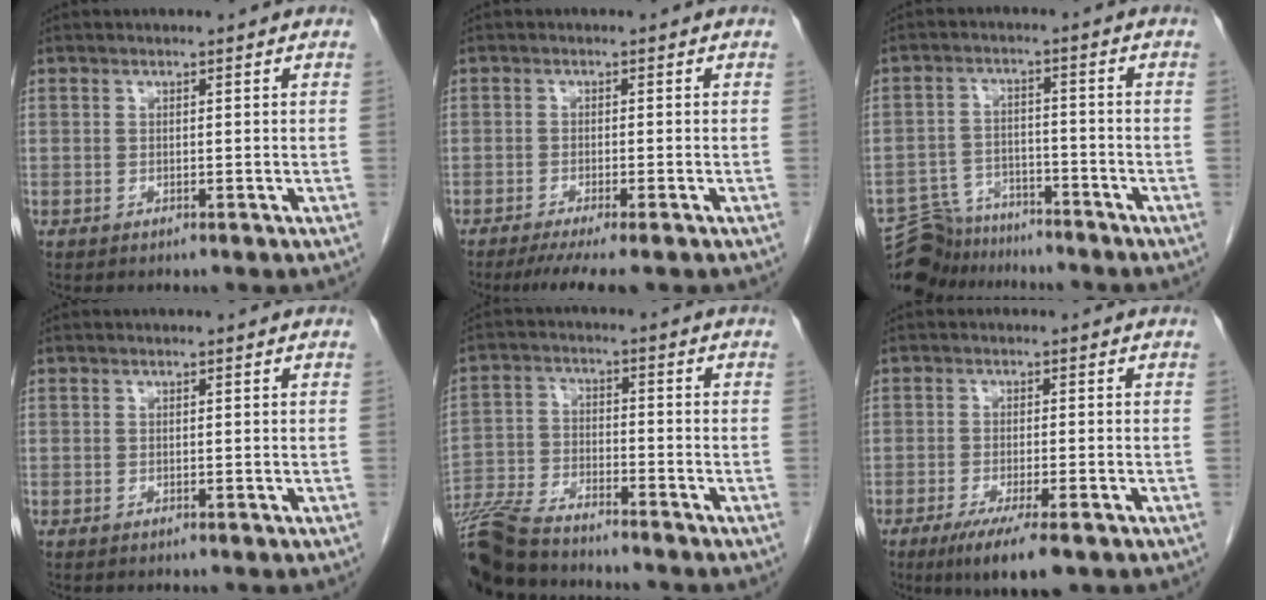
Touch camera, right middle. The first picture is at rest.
{"total": 5.8, "force": [-4.5, 0.0, 3.7], "torque": [-0.052, -0.013, -0.070]}
{"total": 9.3, "force": [-8.6, 3.4, 0.8], "torque": [-0.023, 0.011, -0.147]}
{"total": 0.0}
{"total": 12.1, "force": [-11.0, 1.9, 4.7], "torque": [-0.091, -0.017, -0.195]}
{"total": 7.7, "force": [-4.8, 1.1, 5.8], "torque": [-0.095, -0.020, -0.073]}